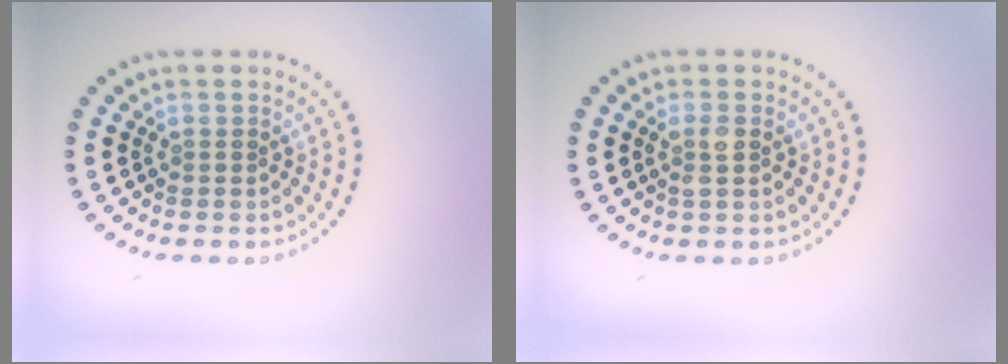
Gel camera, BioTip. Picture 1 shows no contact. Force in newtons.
{"total": 1.5, "press": 1.4, "slide": 0.5}